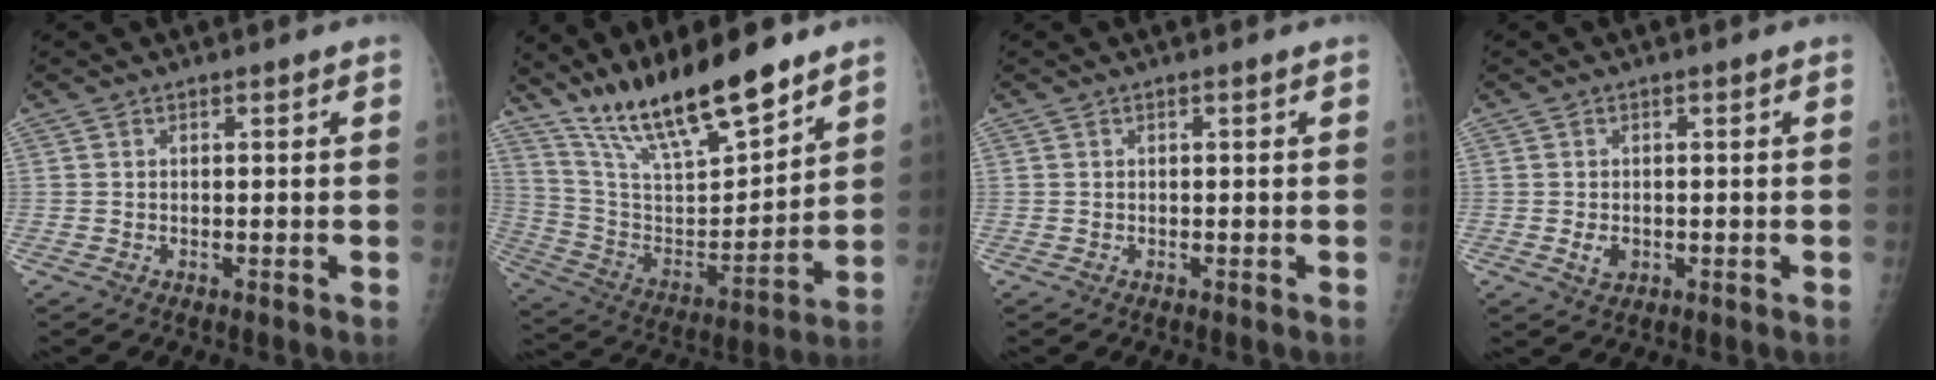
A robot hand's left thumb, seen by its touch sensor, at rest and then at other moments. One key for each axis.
{"total": 20.6, "fx": 15.9, "fy": 5.1, "fz": 12.1, "tx": -0.181, "ty": -0.082, "tz": 0.295}
{"total": 0.0}
{"total": 2.4, "fx": -0.3, "fy": 1.8, "fz": 1.5, "tx": -0.021, "ty": -0.002, "tz": -0.001}